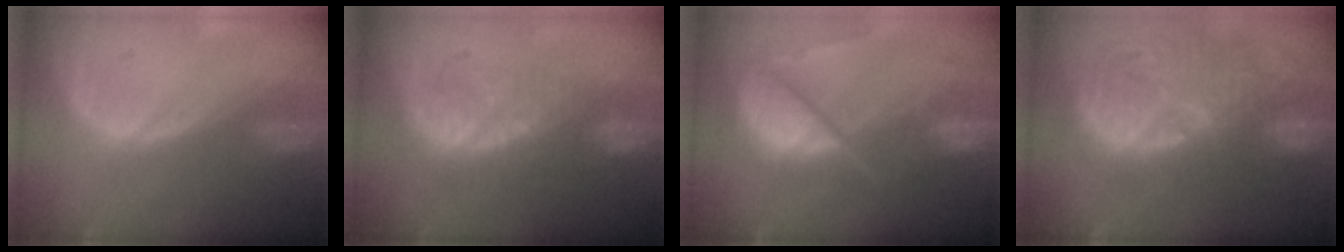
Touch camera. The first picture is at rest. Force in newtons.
{"total": 7.9, "press": 7.4, "slide": 2.6}
{"total": 10.9, "press": 9.0, "slide": 6.2}
{"total": 13.6, "press": 12.6, "slide": 5.2}